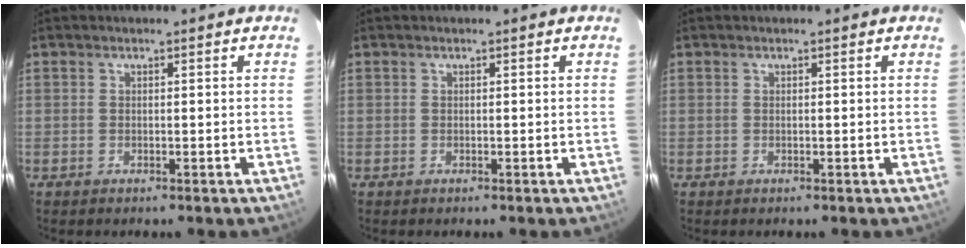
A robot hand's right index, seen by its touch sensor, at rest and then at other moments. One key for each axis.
{"total": 0.0}
{"total": 0.0}